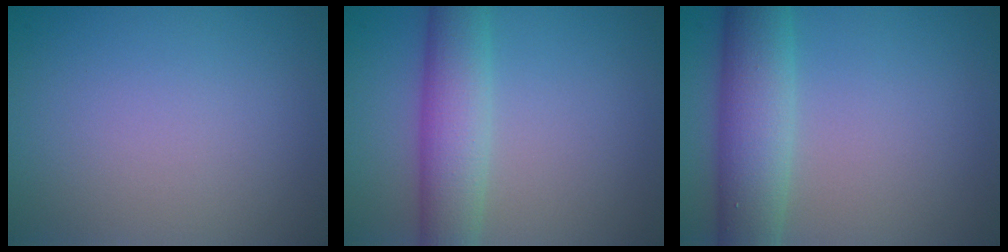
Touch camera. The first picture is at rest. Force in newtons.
{"total": 5.4, "press": 5.4, "slide": 0.1}
{"total": 6.4, "press": 6.4, "slide": 0.3}